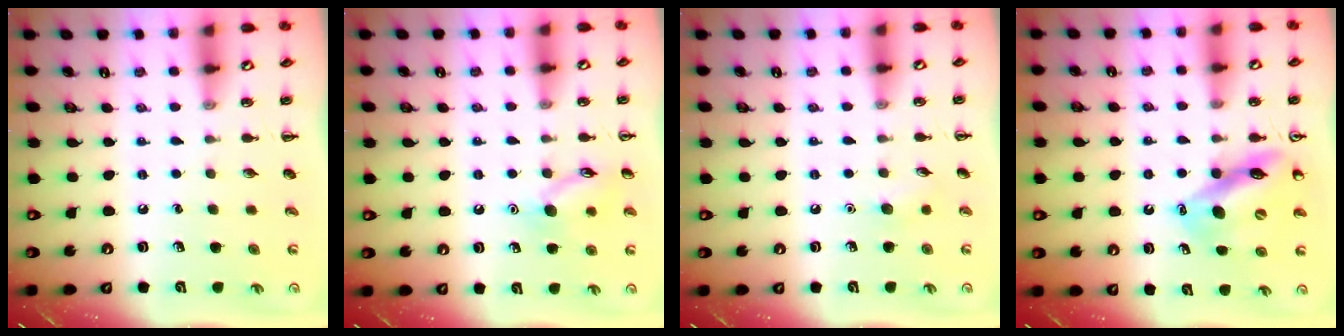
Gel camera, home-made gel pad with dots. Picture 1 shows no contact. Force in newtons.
{"total": 10.3, "press": 10.3, "slide": 0.6}
{"total": 5.3, "press": 5.0, "slide": 1.6}
{"total": 12.1, "press": 11.4, "slide": 4.0}